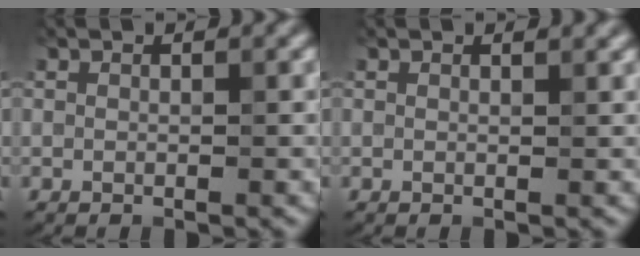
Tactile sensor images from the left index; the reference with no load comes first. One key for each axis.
{"total": 0.7, "fx": 0.6, "fy": 0.2, "fz": 0.3, "tx": -0.002, "ty": 0.002, "tz": 0.009}